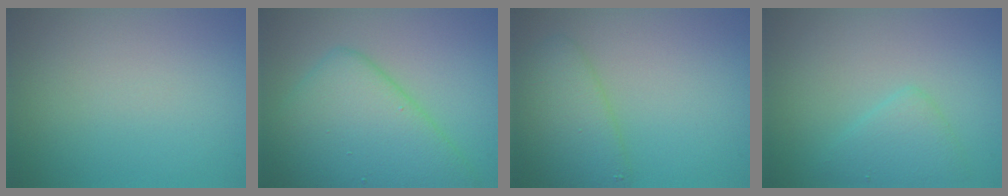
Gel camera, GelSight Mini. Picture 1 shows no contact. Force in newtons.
{"total": 8.1, "press": 8.1, "slide": 0.1}
{"total": 3.8, "press": 3.8, "slide": 0.2}
{"total": 2.5, "press": 2.5, "slide": 0.1}